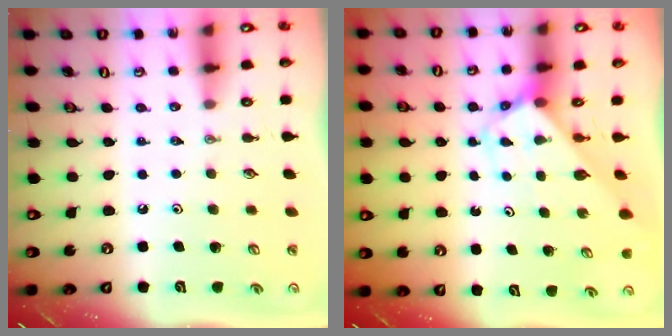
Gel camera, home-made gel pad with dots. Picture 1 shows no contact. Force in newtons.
{"total": 2.8, "press": 2.8, "slide": 0.1}